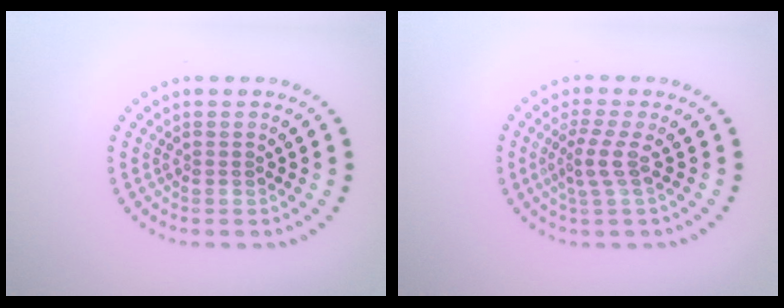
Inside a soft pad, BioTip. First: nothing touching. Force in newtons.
{"total": 2.1, "press": 1.4, "slide": 1.6}